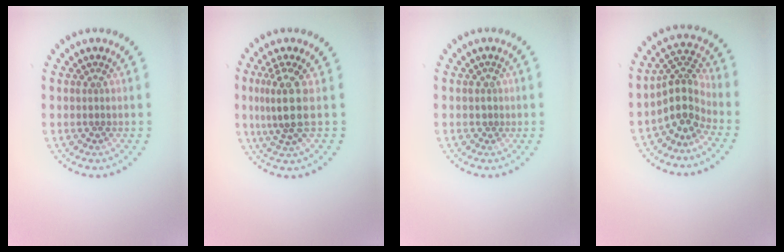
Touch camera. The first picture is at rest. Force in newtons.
{"total": 3.6, "press": 2.6, "slide": 2.5}
{"total": 0.6, "press": 0.3, "slide": 0.5}
{"total": 3.8, "press": 2.8, "slide": 2.5}